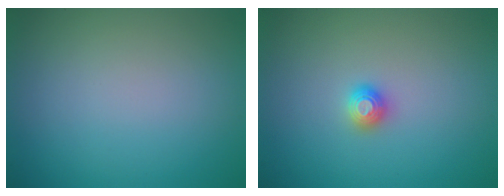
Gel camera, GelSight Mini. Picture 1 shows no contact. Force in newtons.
{"total": 1.1, "press": 1.1, "slide": 0.1}